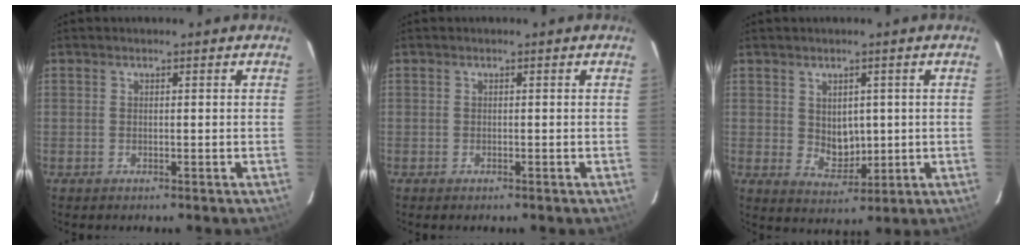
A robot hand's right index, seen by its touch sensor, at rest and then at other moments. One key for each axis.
{"total": 0.5, "fx": -0.4, "fy": 0.2, "fz": 0.2, "tx": -0.005, "ty": -0.002, "tz": -0.008}
{"total": 5.3, "fx": 0.9, "fy": 4.2, "fz": 3.1, "tx": -0.049, "ty": -0.004, "tz": 0.030}